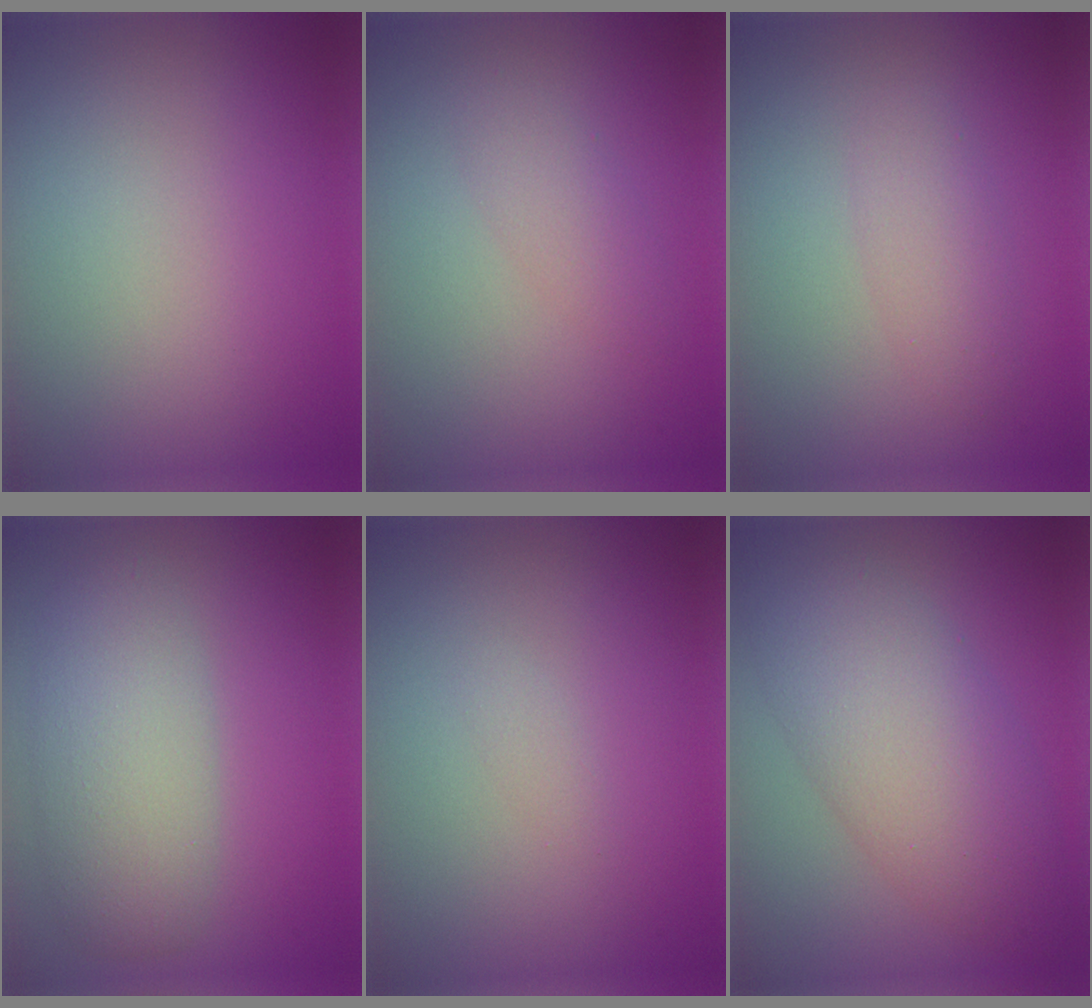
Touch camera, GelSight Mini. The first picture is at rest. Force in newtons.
{"total": 1.7, "press": 1.7, "slide": 0.0}
{"total": 2.2, "press": 2.2, "slide": 0.1}
{"total": 5.5, "press": 5.5, "slide": 0.2}
{"total": 0.7, "press": 0.6, "slide": 0.1}
{"total": 7.5, "press": 7.5, "slide": 0.2}